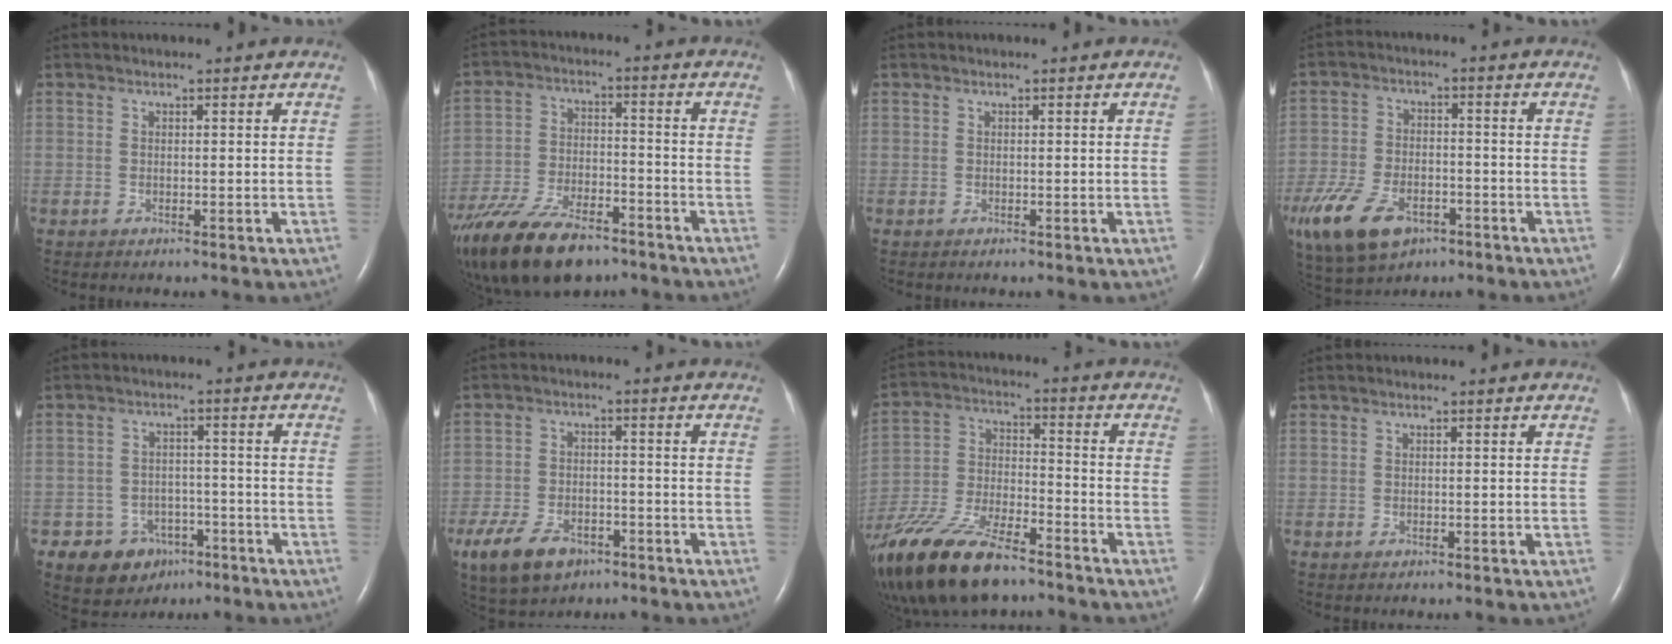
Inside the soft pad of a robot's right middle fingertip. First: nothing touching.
{"total": 18.7, "force": [-13.6, 7.2, 10.6], "torque": [-0.238, -0.024, -0.235]}
{"total": 0.0}
{"total": 17.1, "force": [-9.4, 9.8, 10.5], "torque": [-0.274, -0.017, -0.159]}
{"total": 7.0, "force": [-3.9, 5.6, 1.7], "torque": [-0.029, 0.010, -0.050]}
{"total": 10.8, "force": [-6.4, 6.4, 5.9], "torque": [-0.130, -0.005, -0.105]}
{"total": 21.6, "force": [-16.0, 6.1, 13.1], "torque": [-0.306, -0.042, -0.291]}
{"total": 0.0}